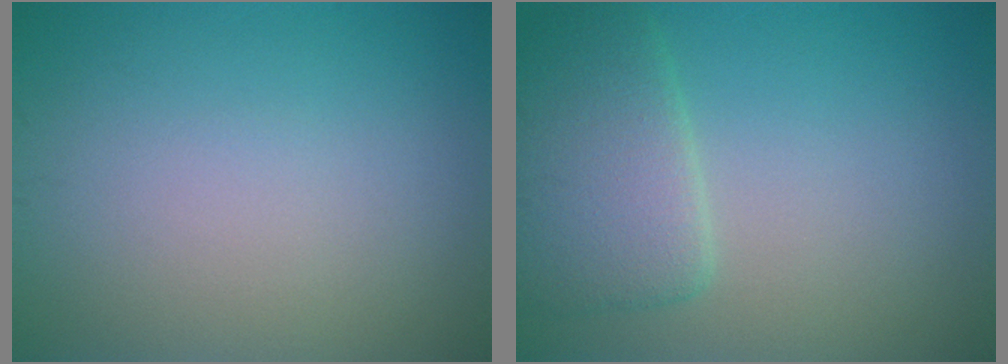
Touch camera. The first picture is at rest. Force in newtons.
{"total": 4.5, "press": 4.4, "slide": 0.6}